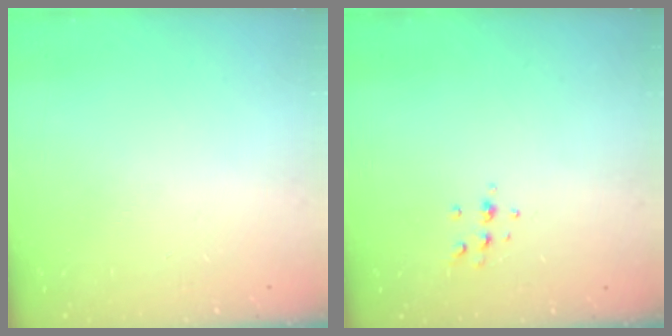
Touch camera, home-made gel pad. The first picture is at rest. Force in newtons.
{"total": 5.5, "press": 5.3, "slide": 1.5}